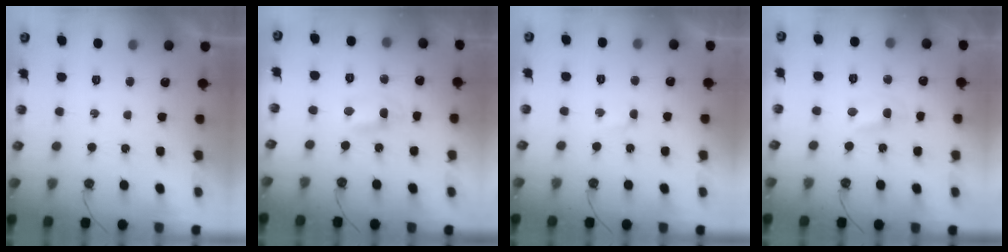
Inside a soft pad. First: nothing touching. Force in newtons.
{"total": 1.2, "press": 1.0, "slide": 0.6}
{"total": 1.0, "press": 0.8, "slide": 0.7}
{"total": 2.8, "press": 2.8, "slide": 0.3}